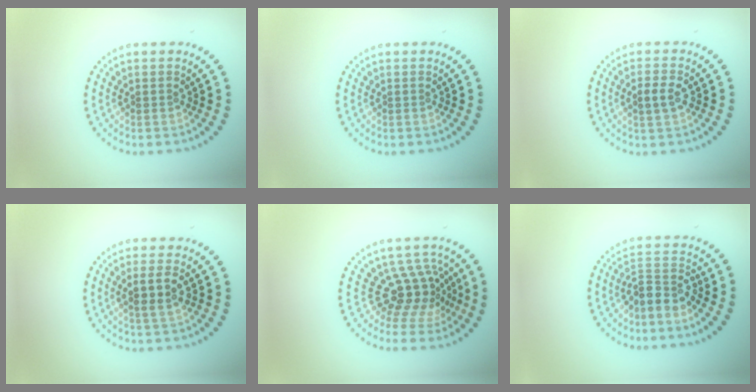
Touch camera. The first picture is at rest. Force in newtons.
{"total": 0.0}
{"total": 2.1, "press": 2.1, "slide": 0.3}
{"total": 2.4, "press": 2.1, "slide": 1.0}
{"total": 4.0, "press": 2.8, "slide": 2.9}
{"total": 2.9, "press": 2.3, "slide": 1.6}